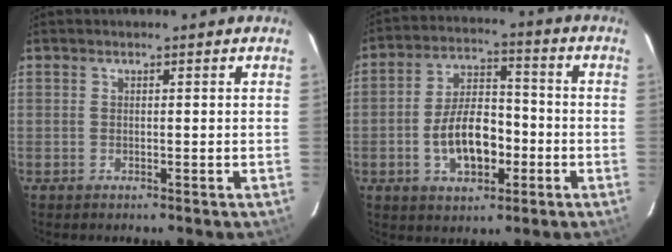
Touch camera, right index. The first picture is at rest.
{"total": 11.1, "force": [-3.3, 5.9, 8.7], "torque": [-0.168, 0.019, -0.048]}